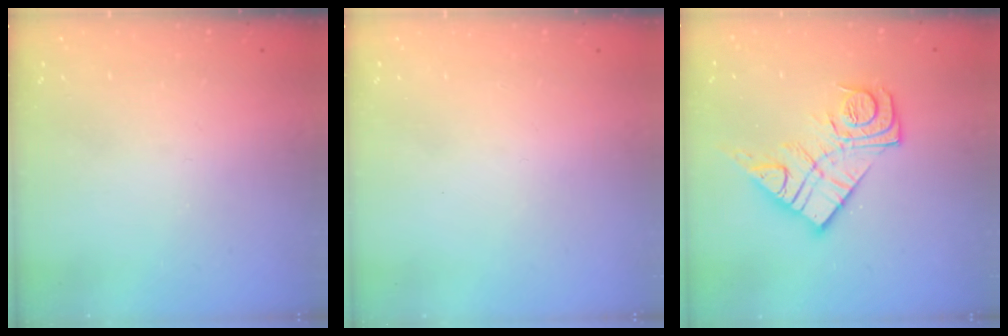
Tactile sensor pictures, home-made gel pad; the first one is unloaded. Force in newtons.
{"total": 1.6, "press": 1.6, "slide": 0.1}
{"total": 16.3, "press": 16.2, "slide": 1.4}